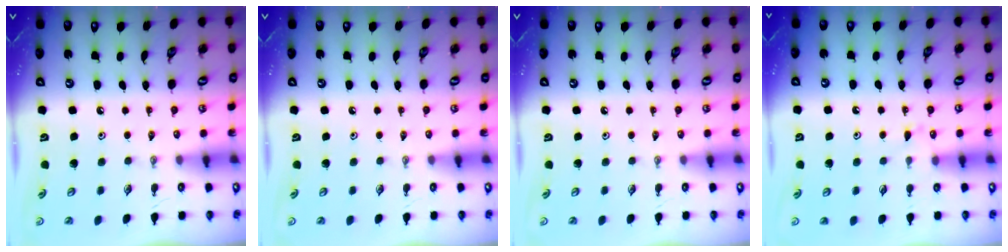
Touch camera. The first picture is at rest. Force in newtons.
{"total": 0.0}
{"total": 0.0}
{"total": 5.6, "press": 5.6, "slide": 0.6}